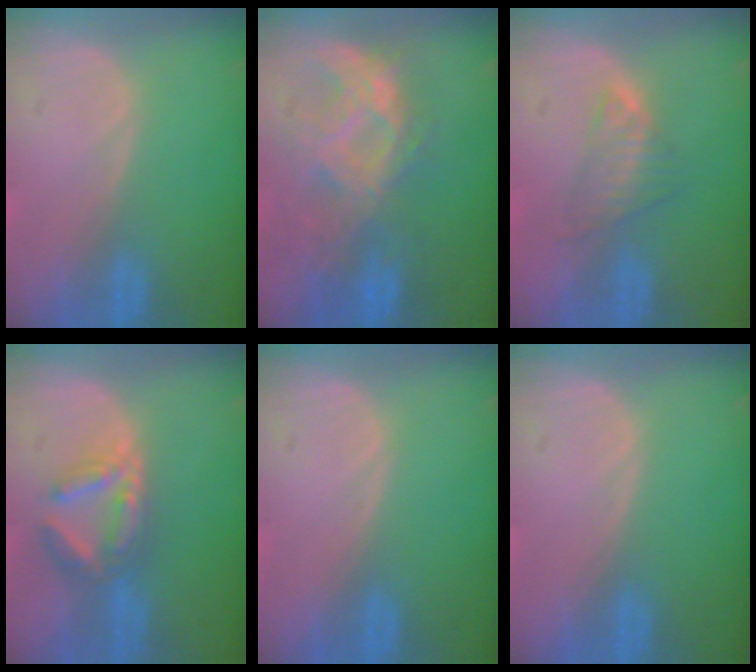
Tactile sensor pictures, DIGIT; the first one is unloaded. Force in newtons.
{"total": 8.8, "press": 8.6, "slide": 2.1}
{"total": 3.7, "press": 3.6, "slide": 0.7}
{"total": 6.3, "press": 5.8, "slide": 2.6}
{"total": 0.0}
{"total": 0.0}